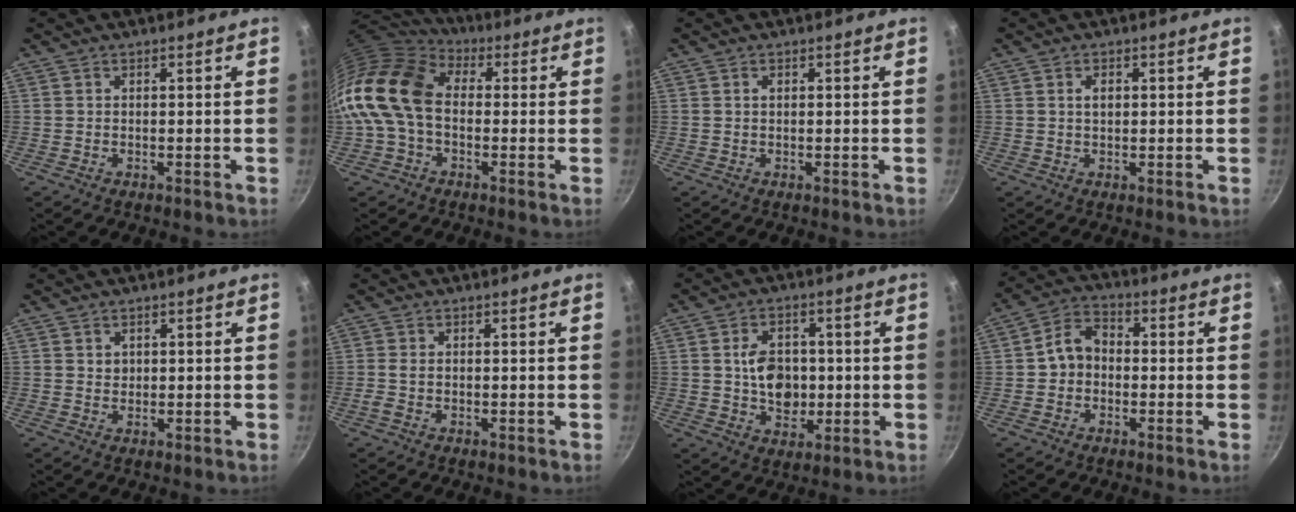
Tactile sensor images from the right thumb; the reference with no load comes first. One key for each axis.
{"total": 15.9, "fx": -0.4, "fy": 11.4, "fz": 11.1, "tx": -0.201, "ty": 0.032, "tz": -0.026}
{"total": 0.6, "fx": 0.2, "fy": 0.4, "fz": 0.5, "tx": -0.011, "ty": 0.001, "tz": 0.006}
{"total": 1.9, "fx": 0.4, "fy": 1.2, "fz": 1.4, "tx": -0.021, "ty": 0.002, "tz": 0.009}
{"total": 1.4, "fx": 0.5, "fy": 1.2, "fz": 0.5, "tx": -0.001, "ty": -0.003, "tz": 0.007}
{"total": 1.4, "fx": -0.4, "fy": 0.8, "fz": 1.1, "tx": -0.032, "ty": 0.004, "tz": -0.012}
{"total": 9.7, "fx": 0.2, "fy": 7.1, "fz": 6.6, "tx": -0.077, "ty": 0.002, "tz": 0.005}
{"total": 6.7, "fx": -0.6, "fy": 5.4, "fz": 4.0, "tx": -0.046, "ty": 0.026, "tz": -0.026}